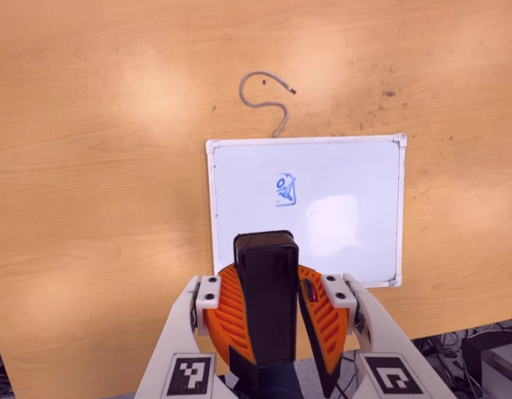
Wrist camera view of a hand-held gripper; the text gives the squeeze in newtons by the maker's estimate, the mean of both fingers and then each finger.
{"total": 11.2, "left": 10.9, "right": 11.5}